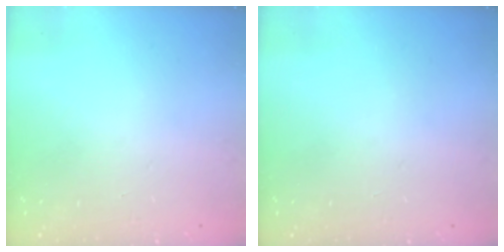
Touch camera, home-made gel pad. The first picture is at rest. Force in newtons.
{"total": 0.0}